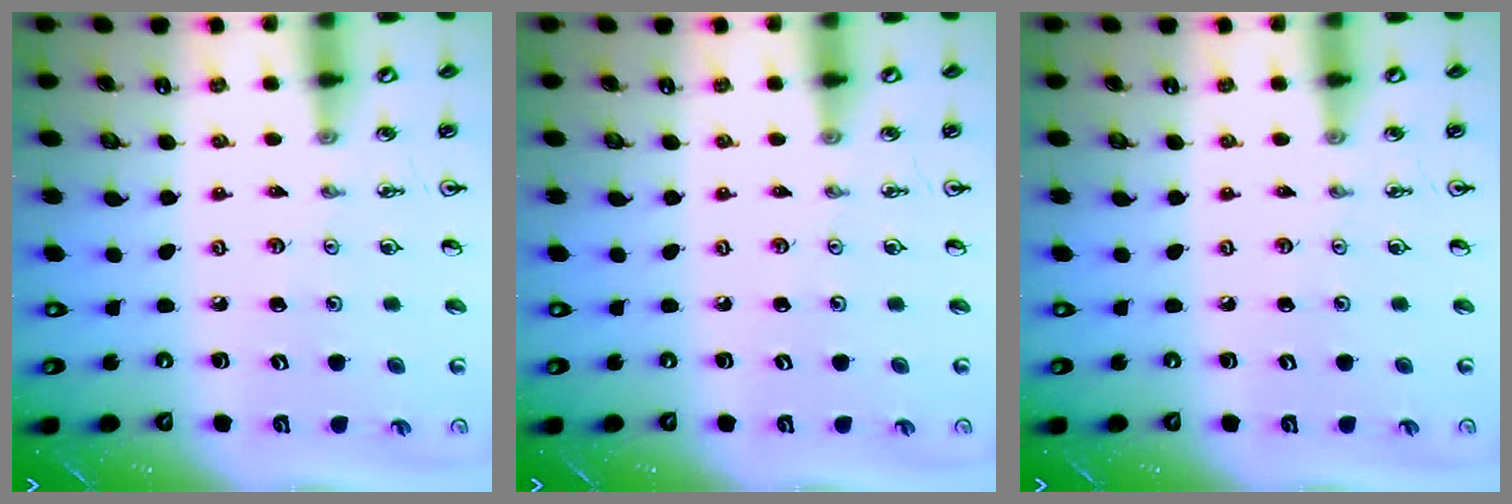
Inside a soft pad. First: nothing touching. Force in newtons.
{"total": 0.0}
{"total": 0.0}